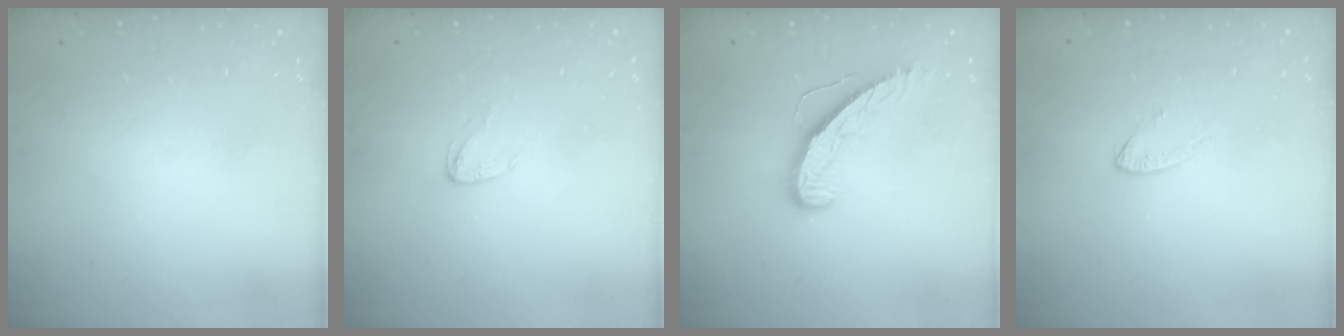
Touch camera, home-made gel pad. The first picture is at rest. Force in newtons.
{"total": 3.3, "press": 3.3, "slide": 0.3}
{"total": 9.0, "press": 9.0, "slide": 0.6}
{"total": 4.1, "press": 4.0, "slide": 0.4}